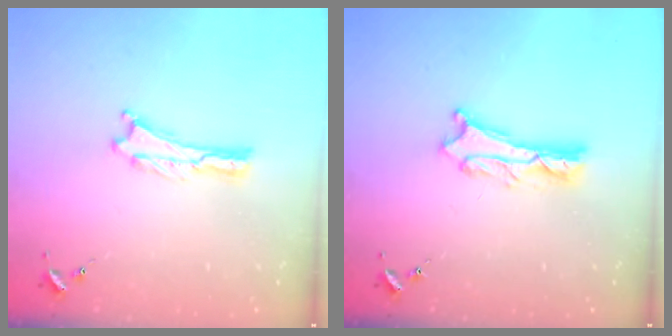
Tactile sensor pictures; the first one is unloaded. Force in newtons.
{"total": 2.0, "press": 2.0, "slide": 0.2}